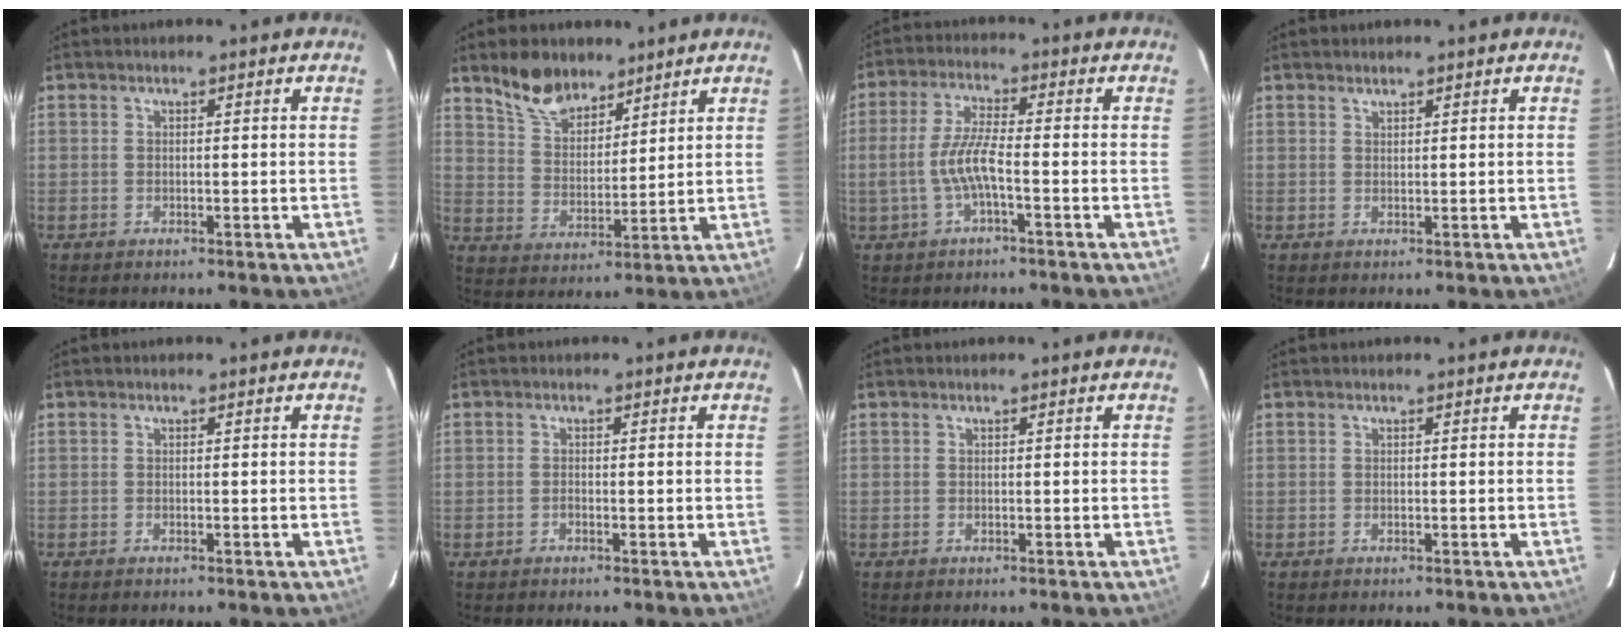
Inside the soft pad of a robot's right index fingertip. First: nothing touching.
{"total": 9.7, "force": [7.5, 4.7, 4.0], "torque": [-0.075, 0.015, 0.145]}
{"total": 6.7, "force": [-2.0, 1.0, 6.3], "torque": [-0.135, 0.002, -0.034]}
{"total": 0.7, "force": [0.7, 0.2, 0.1], "torque": [-0.003, 0.001, 0.014]}
{"total": 0.0}
{"total": 0.6, "force": [-0.4, 0.3, 0.3], "torque": [-0.003, 0.002, -0.008]}
{"total": 0.0}
{"total": 0.0}